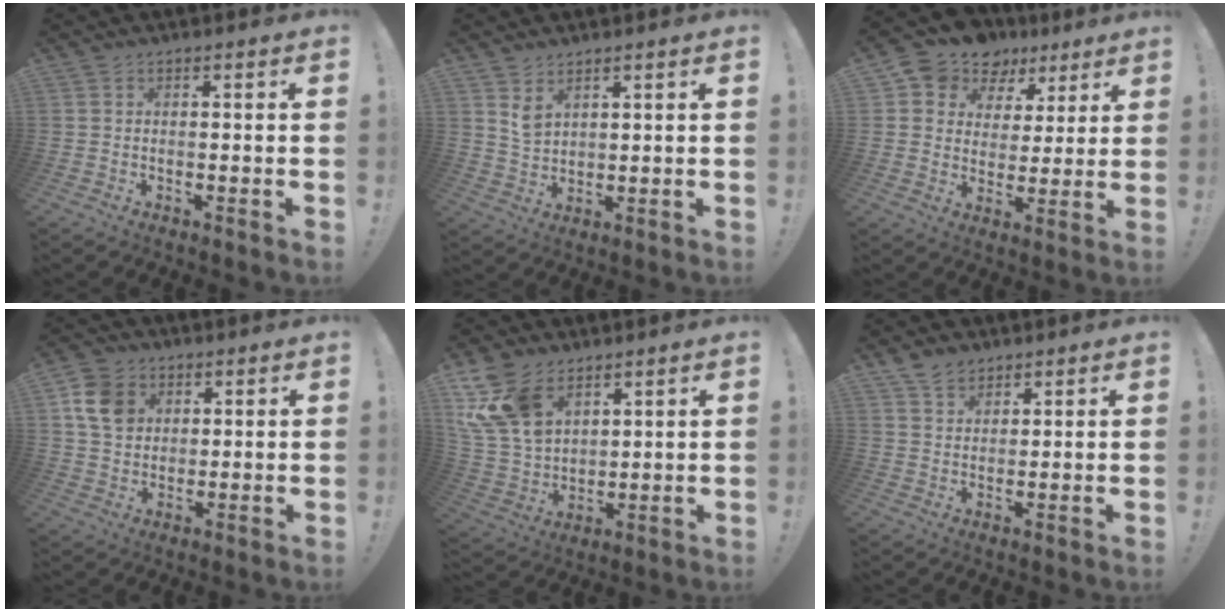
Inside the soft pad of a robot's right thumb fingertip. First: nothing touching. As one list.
[{"total": 4.3, "force": [2.9, 2.4, 1.9], "torque": [-0.022, -0.022, 0.054]}, {"total": 10.1, "force": [6.3, 7.5, 2.5], "torque": [-0.050, -0.043, 0.118]}, {"total": 10.7, "force": [3.7, 8.6, 5.1], "torque": [-0.075, -0.001, 0.076]}, {"total": 15.6, "force": [8.1, 10.3, 8.4], "torque": [-0.183, -0.040, 0.160]}, {"total": 5.3, "force": [4.0, 3.3, 1.3], "torque": [-0.022, -0.018, 0.076]}]